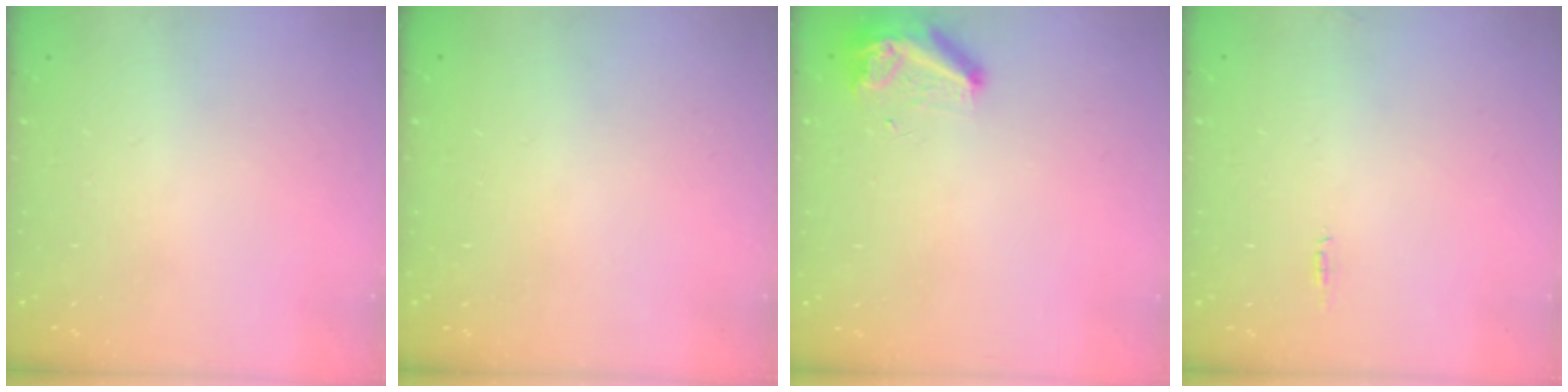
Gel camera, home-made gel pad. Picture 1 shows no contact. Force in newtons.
{"total": 0.0}
{"total": 8.4, "press": 8.4, "slide": 0.9}
{"total": 9.1, "press": 5.4, "slide": 7.3}